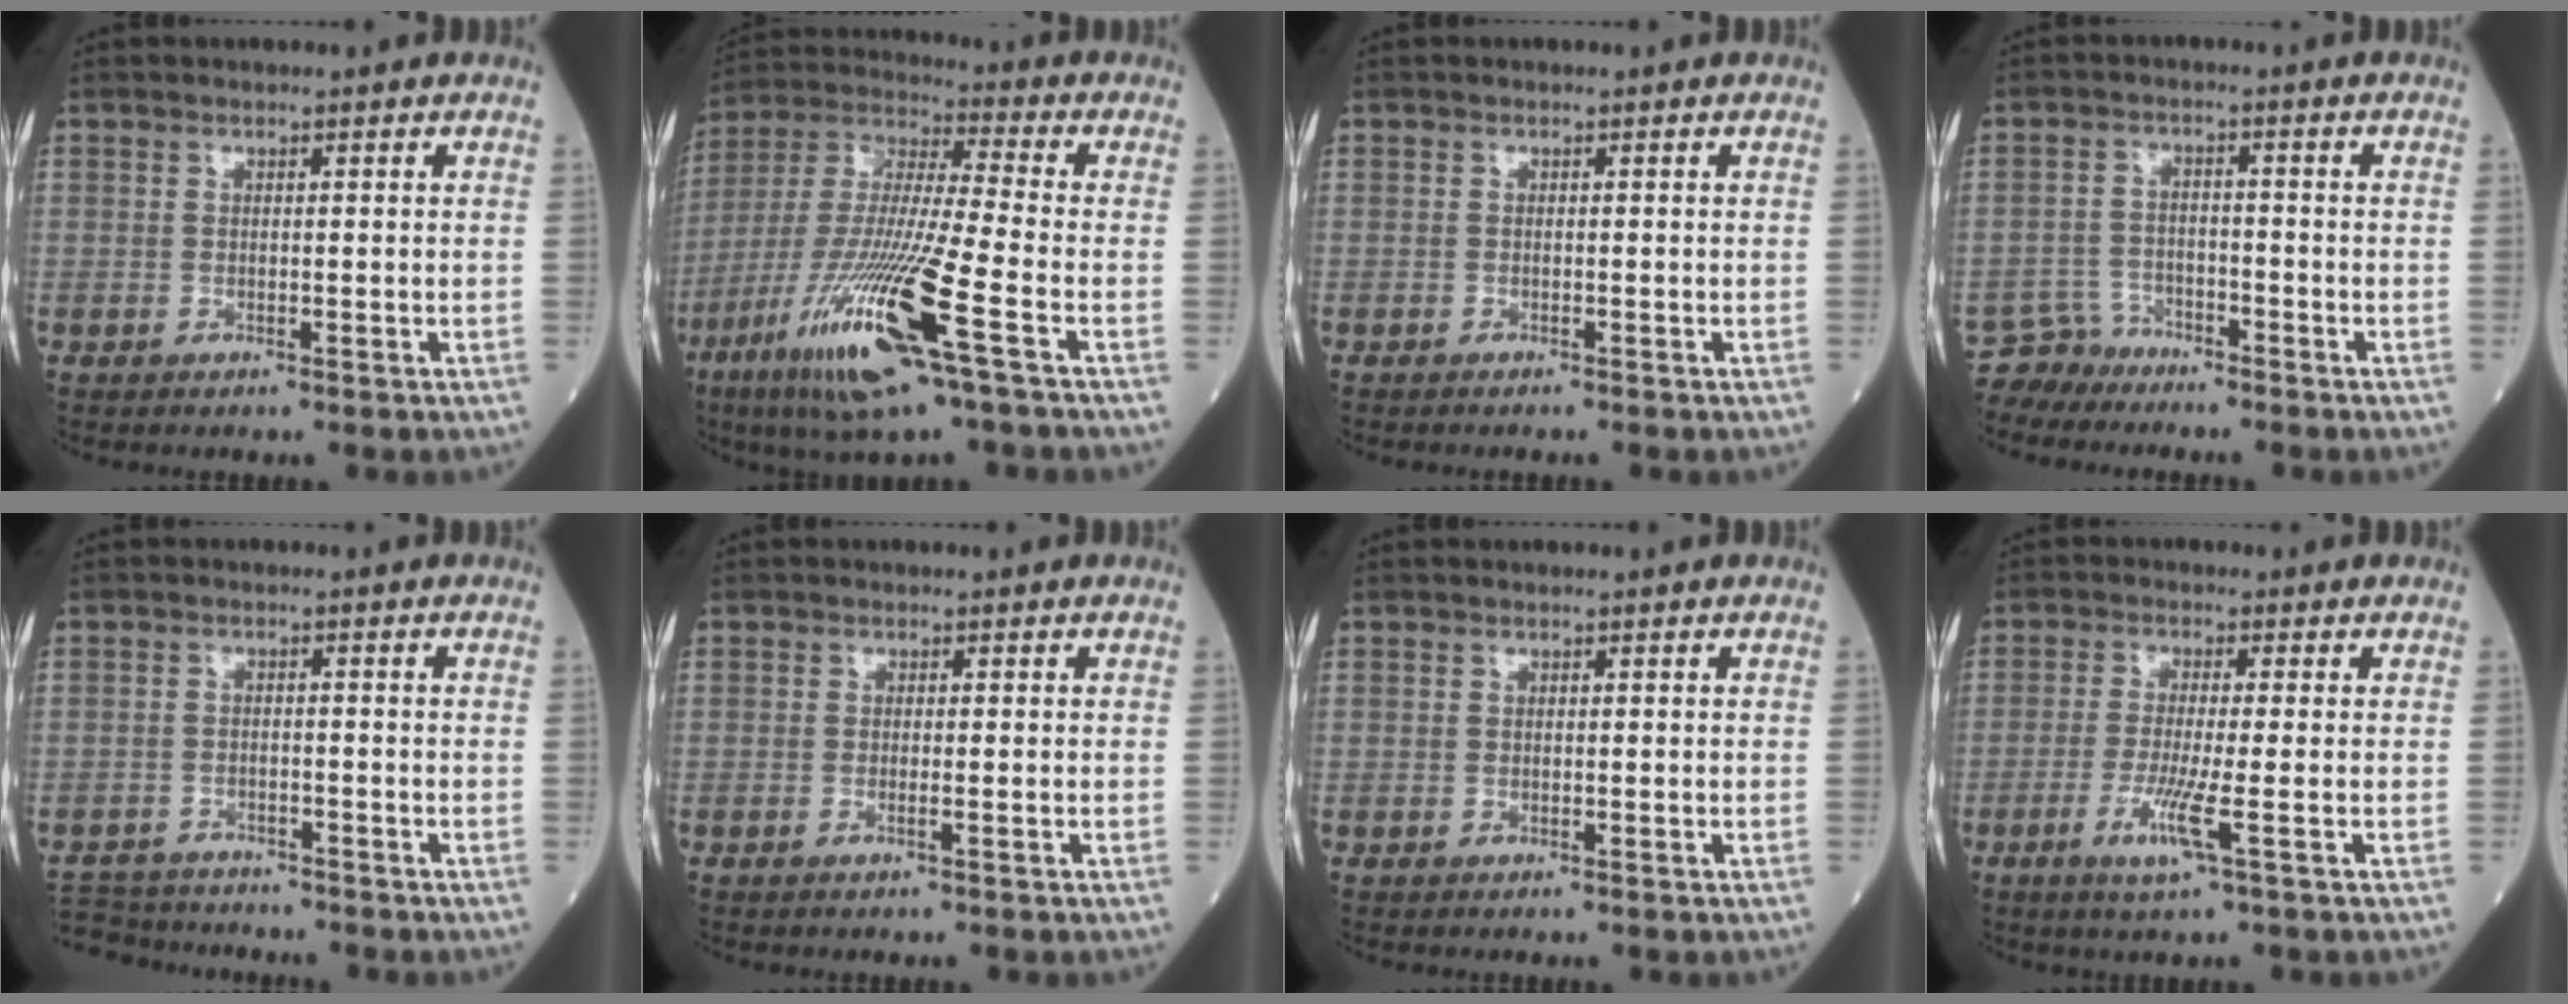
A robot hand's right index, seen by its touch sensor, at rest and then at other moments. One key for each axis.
{"total": 19.1, "fx": -8.6, "fy": 0.7, "fz": 17.0, "tx": -0.377, "ty": -0.041, "tz": -0.166}
{"total": 1.1, "fx": -1.0, "fy": 0.1, "fz": 0.5, "tx": -0.006, "ty": -0.001, "tz": -0.013}
{"total": 3.7, "fx": -3.4, "fy": 1.1, "fz": -1.1, "tx": 0.019, "ty": -0.002, "tz": -0.065}
{"total": 7.3, "fx": -7.0, "fy": 2.1, "fz": 0.7, "tx": -0.013, "ty": -0.001, "tz": -0.115}
{"total": 0.7, "fx": -0.4, "fy": -0.1, "fz": 0.6, "tx": -0.013, "ty": 0.000, "tz": -0.006}
{"total": 0.0}
{"total": 5.3, "fx": -2.1, "fy": -0.5, "fz": 4.9, "tx": -0.102, "ty": -0.015, "tz": -0.042}